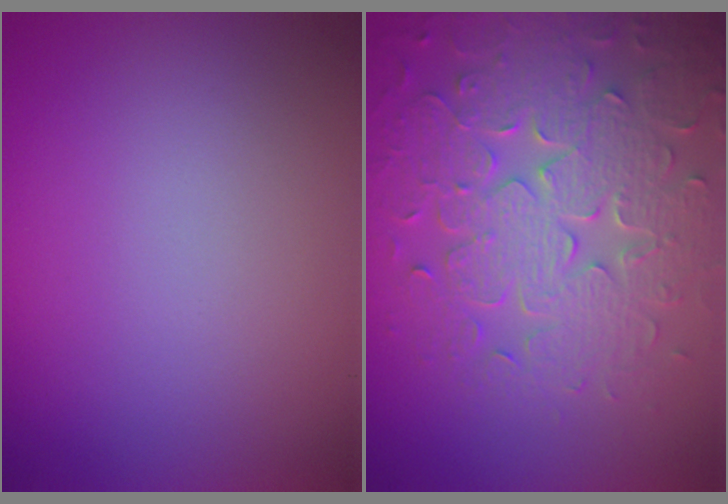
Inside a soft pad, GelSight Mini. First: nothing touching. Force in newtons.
{"total": 8.3, "press": 6.3, "slide": 5.5}